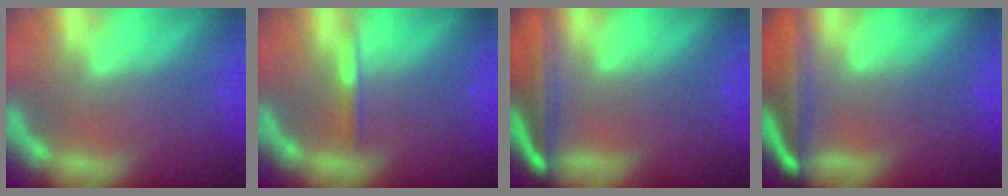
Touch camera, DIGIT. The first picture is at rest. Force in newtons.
{"total": 1.4}
{"total": 7.5}
{"total": 8.0}